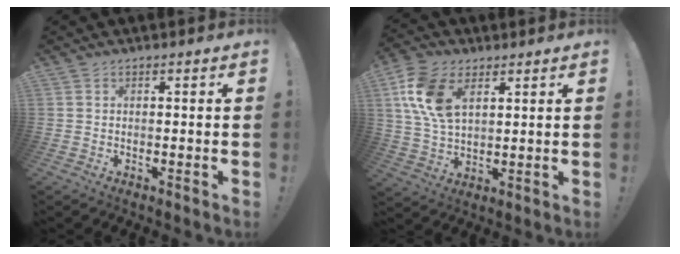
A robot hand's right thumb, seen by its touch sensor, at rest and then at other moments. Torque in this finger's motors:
{"motor_torque": [0.46, 0.48, 0.41, 0.41, 0.11]}